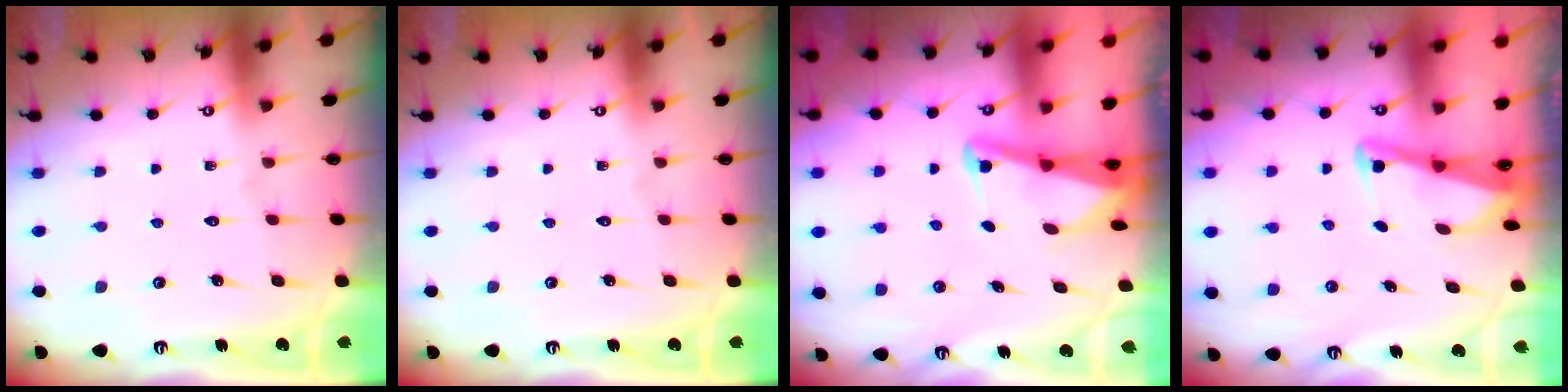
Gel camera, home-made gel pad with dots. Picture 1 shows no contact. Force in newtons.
{"total": 0.0}
{"total": 2.7, "press": 2.6, "slide": 0.6}
{"total": 3.0, "press": 3.0, "slide": 0.4}